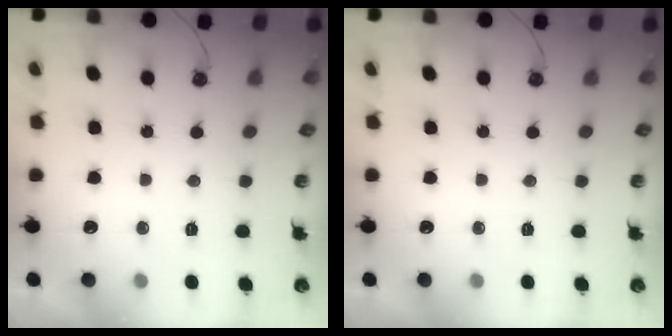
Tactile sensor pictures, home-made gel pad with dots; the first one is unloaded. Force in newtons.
{"total": 0.0}